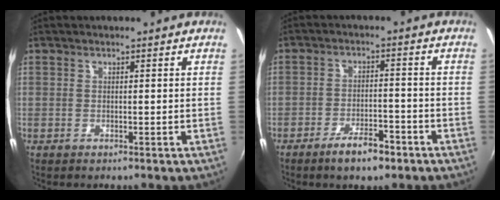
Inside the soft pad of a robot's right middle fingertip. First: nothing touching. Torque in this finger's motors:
{"motor_torque": [0.87, -1.27, 0.09, 0.02]}